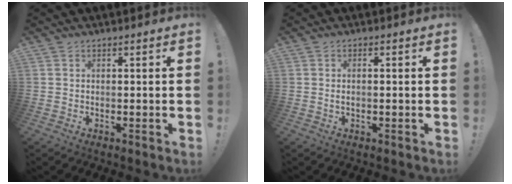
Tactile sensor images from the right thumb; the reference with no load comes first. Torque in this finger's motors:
{"motor_torque": [-0.10, -0.02, -0.02, 0.04, 0.02]}